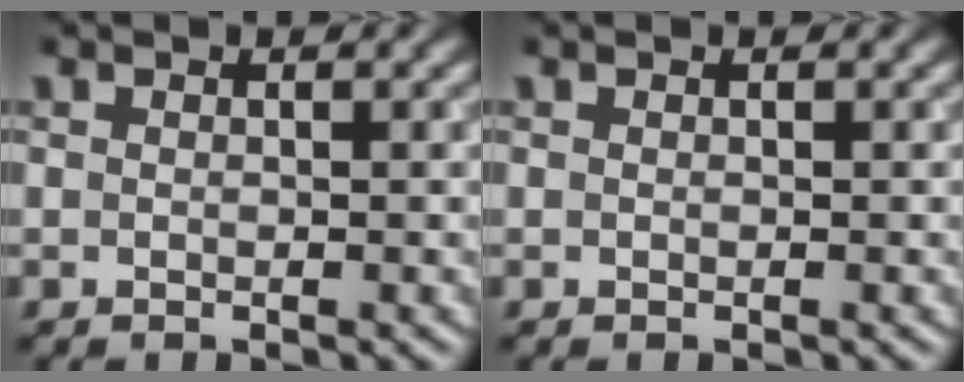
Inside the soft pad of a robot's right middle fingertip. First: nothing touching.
{"total": 0.0}